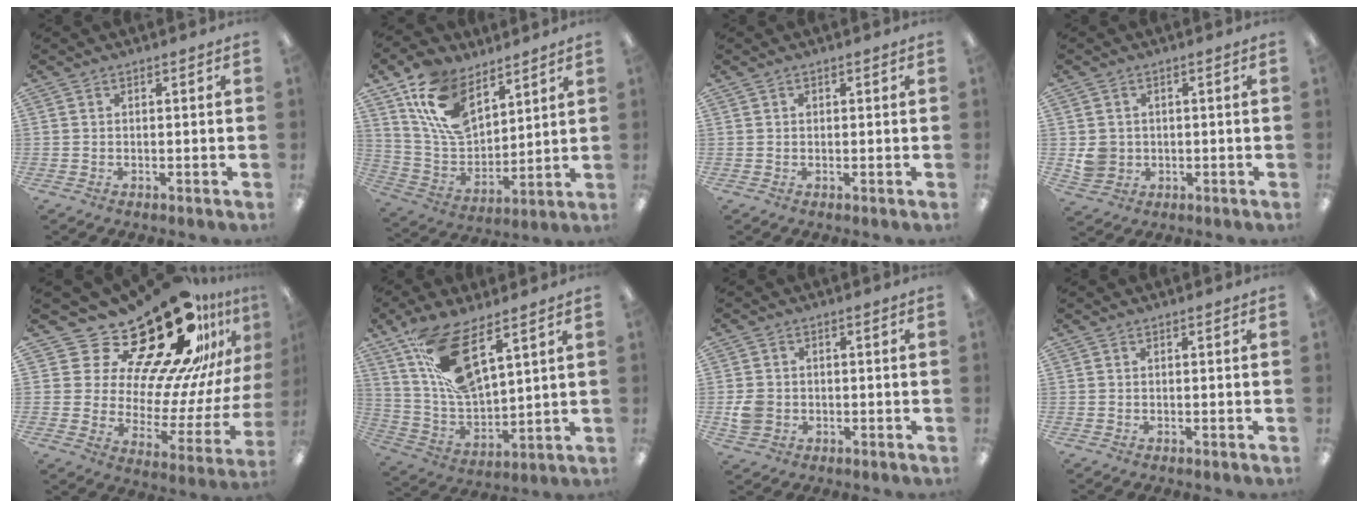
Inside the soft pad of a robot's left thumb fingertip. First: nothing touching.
{"total": 16.4, "force": [9.3, 9.4, 9.6], "torque": [-0.197, -0.028, 0.178]}
{"total": 0.8, "force": [0.3, 0.6, 0.3], "torque": [-0.007, 0.005, 0.004]}
{"total": 4.6, "force": [0.4, 4.4, 1.2], "torque": [-0.014, 0.006, 0.010]}
{"total": 28.7, "force": [21.3, 11.4, 15.7], "torque": [-0.231, -0.180, 0.376]}
{"total": 16.1, "force": [10.0, 5.8, 11.2], "torque": [-0.224, -0.043, 0.180]}
{"total": 4.4, "force": [-0.6, 3.9, 1.9], "torque": [-0.025, 0.006, -0.008]}
{"total": 0.0}